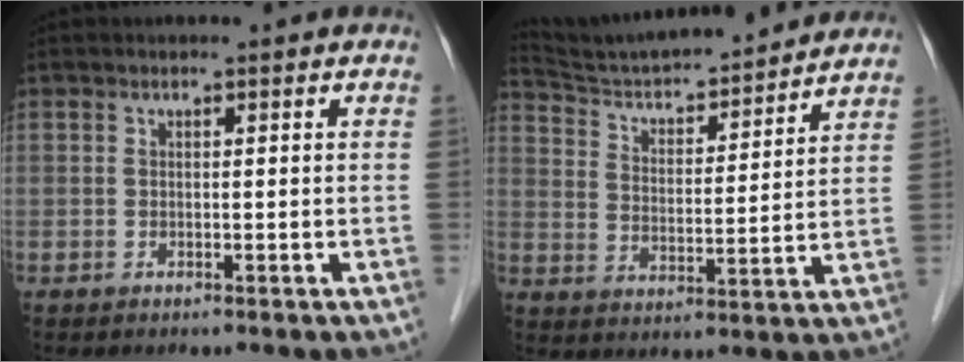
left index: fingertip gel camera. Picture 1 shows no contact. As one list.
[{"total": 16.9, "force": [15.8, 1.6, 5.6], "torque": [-0.094, 0.009, 0.247]}]